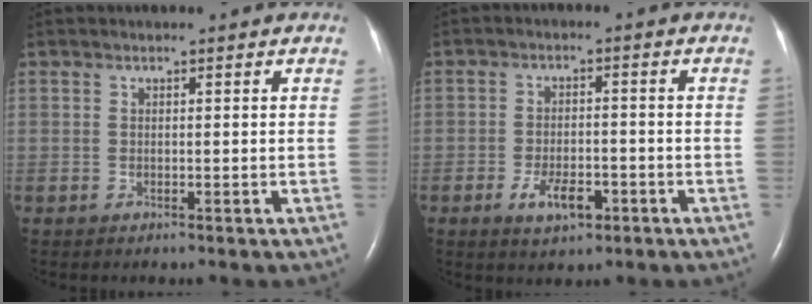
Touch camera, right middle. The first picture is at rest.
{"total": 5.2, "force": [-2.6, 2.3, 3.9], "torque": [-0.073, -0.001, -0.038]}